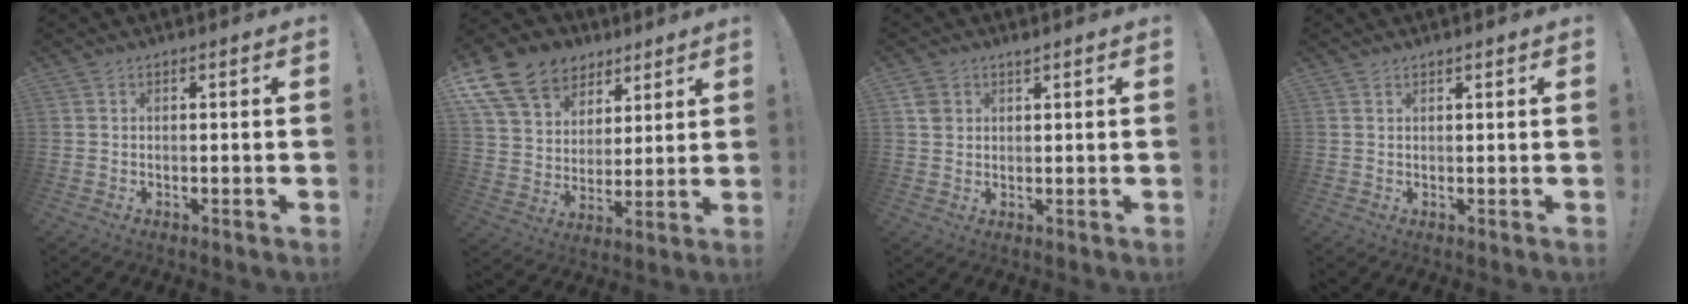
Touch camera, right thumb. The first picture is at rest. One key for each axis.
{"total": 15.5, "fx": 9.0, "fy": 11.1, "fz": 6.0, "tx": -0.106, "ty": -0.050, "tz": 0.181}
{"total": 2.7, "fx": 1.8, "fy": 1.9, "fz": 0.9, "tx": -0.005, "ty": -0.009, "tz": 0.032}
{"total": 0.9, "fx": 0.9, "fy": 0.2, "fz": 0.2, "tx": 0.000, "ty": -0.003, "tz": 0.017}